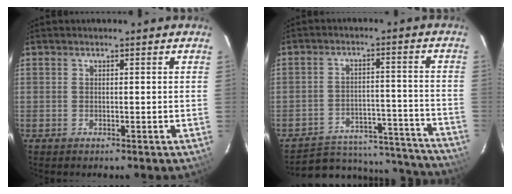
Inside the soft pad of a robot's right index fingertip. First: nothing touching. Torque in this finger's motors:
{"motor_torque": [-0.94, -1.01, -0.42, -0.21]}